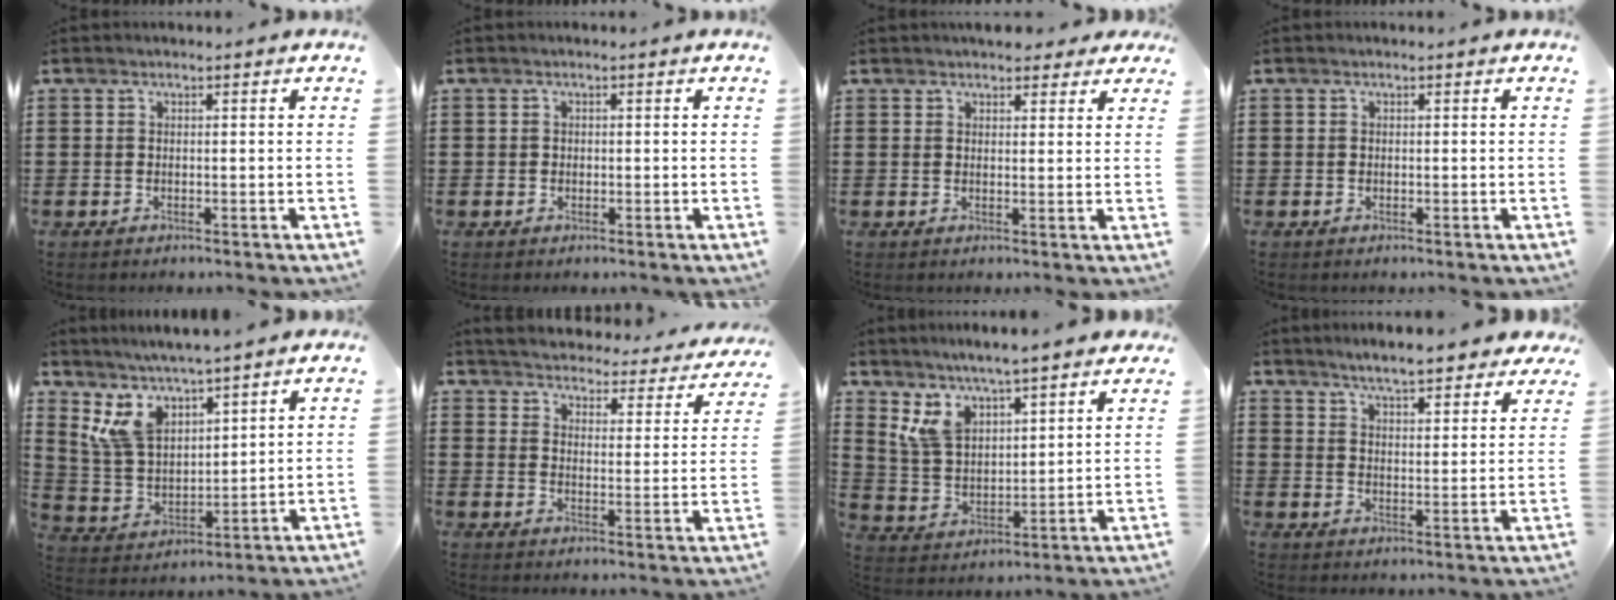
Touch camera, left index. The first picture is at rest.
{"total": 0.6, "force": [0.0, 0.6, 0.1], "torque": [-0.006, 0.005, 0.000]}
{"total": 3.0, "force": [2.7, 1.0, 0.9], "torque": [-0.010, -0.005, 0.046]}
{"total": 0.0}
{"total": 8.2, "force": [6.1, 3.4, 4.2], "torque": [-0.113, -0.015, 0.114]}
{"total": 3.4, "force": [3.4, -0.1, -0.2], "torque": [-0.021, -0.035, 0.052]}
{"total": 7.1, "force": [5.9, 2.1, 3.2], "torque": [-0.091, -0.019, 0.108]}
{"total": 5.7, "force": [5.4, 0.5, 1.7], "torque": [-0.055, -0.019, 0.098]}